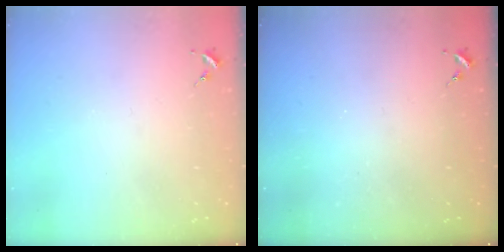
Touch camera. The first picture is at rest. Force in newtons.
{"total": 0.0}